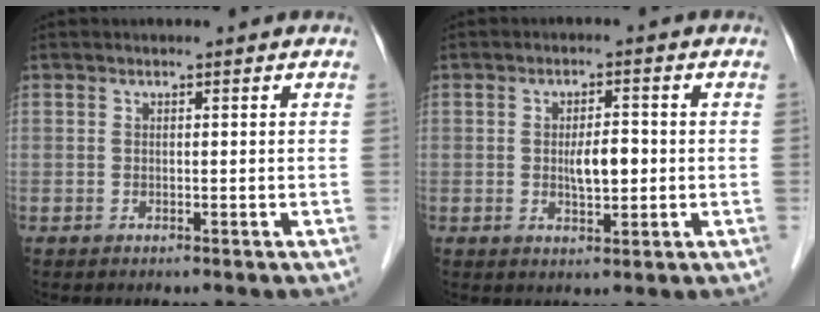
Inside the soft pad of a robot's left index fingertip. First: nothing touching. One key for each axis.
{"total": 4.3, "fx": -0.3, "fy": 1.4, "fz": 4.1, "tx": -0.069, "ty": -0.001, "tz": -0.003}